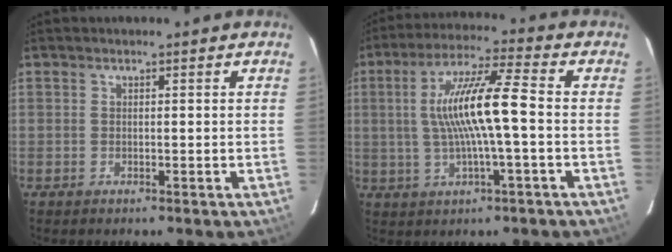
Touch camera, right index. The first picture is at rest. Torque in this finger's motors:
{"motor_torque": [0.85, -0.24, 0.62, 0.21]}